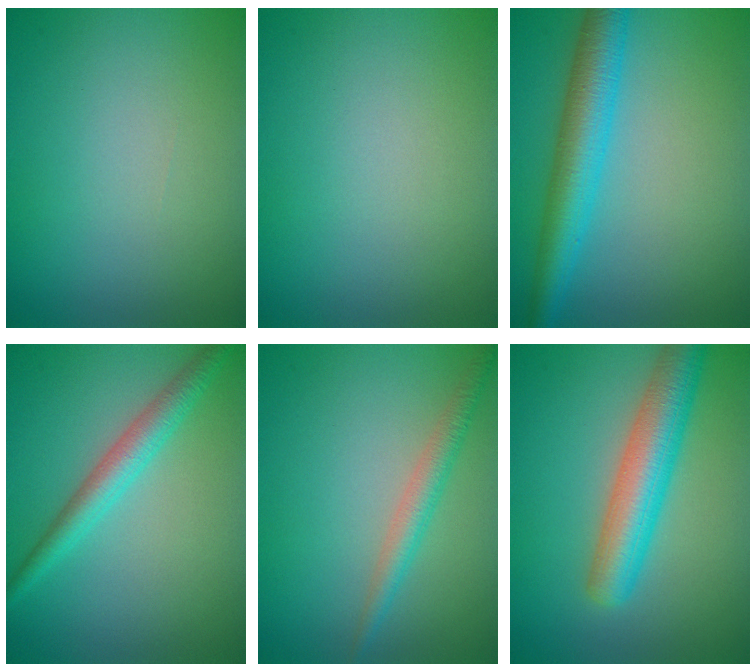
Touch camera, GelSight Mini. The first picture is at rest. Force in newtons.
{"total": 0.0}
{"total": 5.9, "press": 5.9, "slide": 0.1}
{"total": 3.3, "press": 3.2, "slide": 0.1}
{"total": 2.5, "press": 2.5, "slide": 0.0}
{"total": 6.2, "press": 6.2, "slide": 0.2}